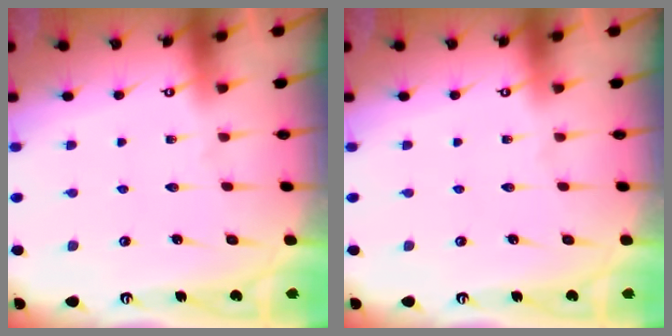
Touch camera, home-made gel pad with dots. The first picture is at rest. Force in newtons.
{"total": 0.0}